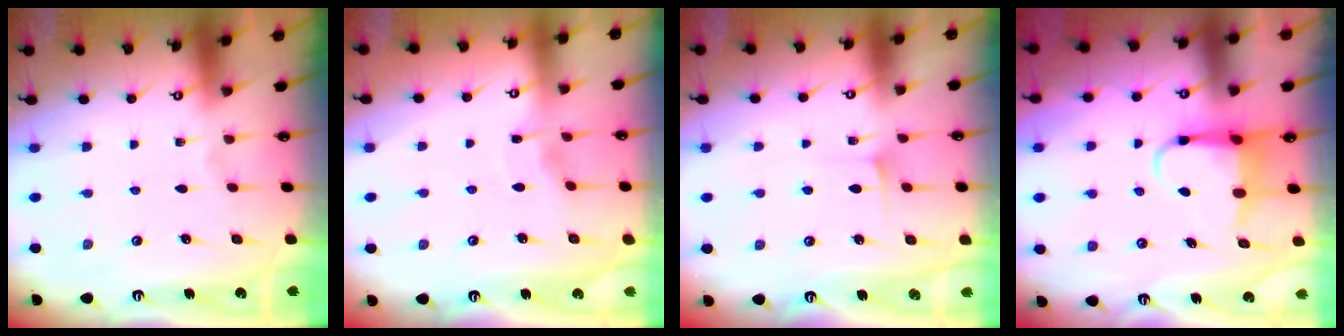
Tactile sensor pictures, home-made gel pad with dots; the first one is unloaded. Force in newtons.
{"total": 2.7, "press": 2.7, "slide": 0.3}
{"total": 4.9, "press": 4.9, "slide": 0.6}
{"total": 5.1, "press": 5.0, "slide": 0.4}